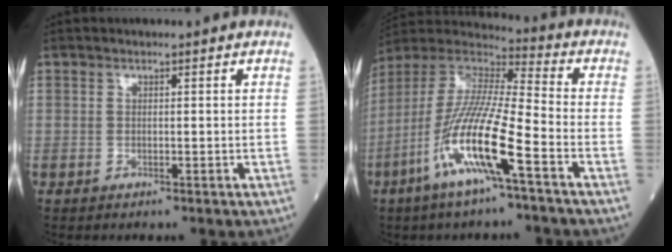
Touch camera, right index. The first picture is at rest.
{"total": 15.8, "force": [-6.8, 0.9, 14.2], "torque": [-0.299, -0.016, -0.135]}